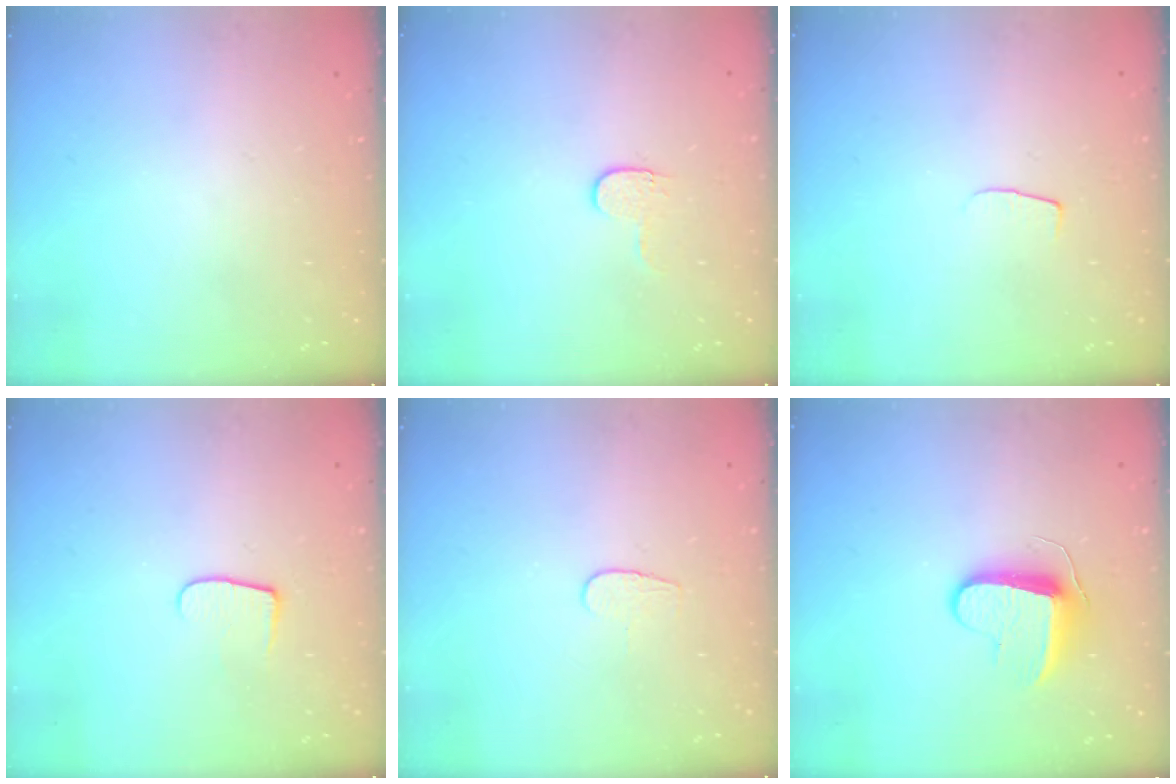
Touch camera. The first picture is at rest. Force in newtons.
{"total": 3.6, "press": 3.6, "slide": 0.4}
{"total": 4.3, "press": 4.3, "slide": 0.4}
{"total": 6.1, "press": 6.0, "slide": 0.6}
{"total": 3.7, "press": 3.7, "slide": 0.3}
{"total": 9.0, "press": 9.0, "slide": 0.5}